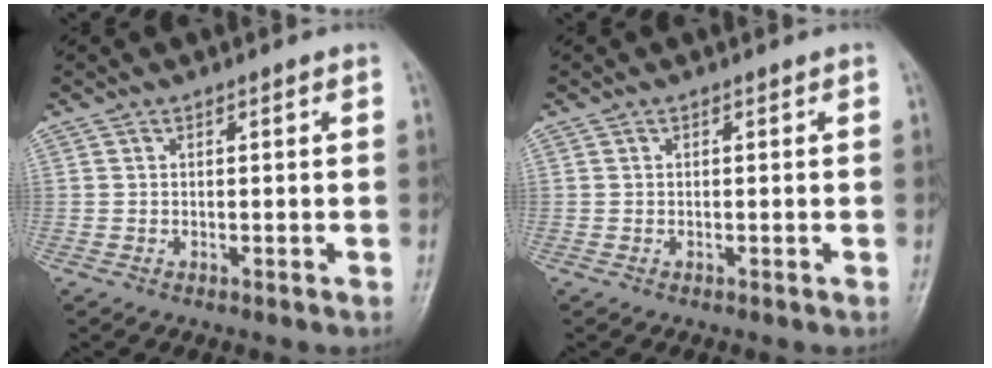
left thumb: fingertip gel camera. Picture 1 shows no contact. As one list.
[{"total": 0.0}]